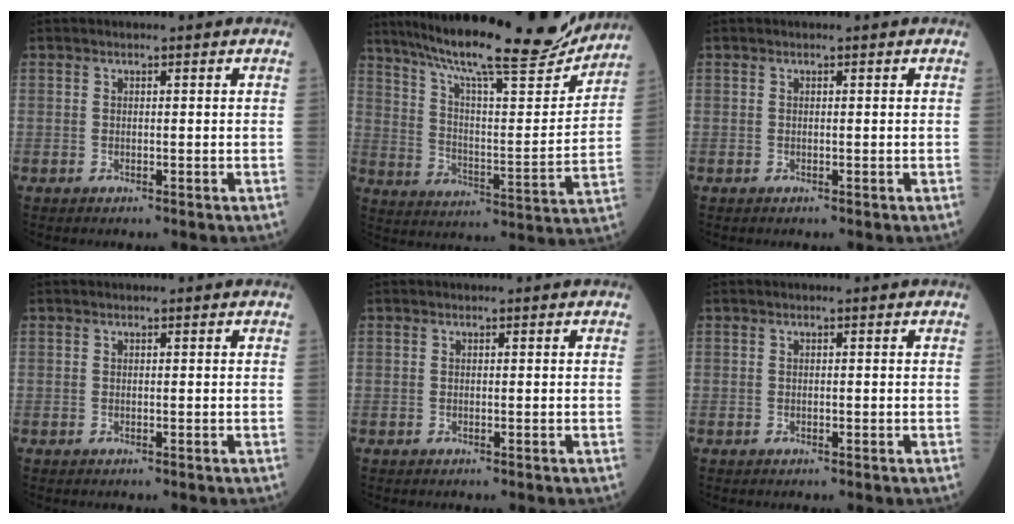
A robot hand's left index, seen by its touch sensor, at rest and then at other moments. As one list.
[{"total": 23.0, "force": [20.2, 2.2, 10.9], "torque": [-0.184, -0.020, 0.293]}, {"total": 0.0}, {"total": 0.0}, {"total": 0.0}, {"total": 0.0}]